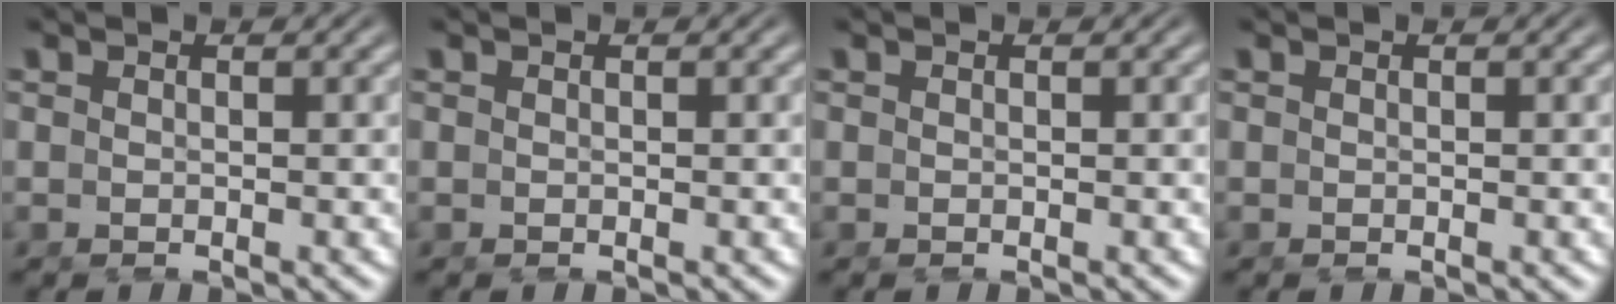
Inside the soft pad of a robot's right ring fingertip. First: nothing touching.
{"total": 0.0}
{"total": 0.0}
{"total": 0.0}